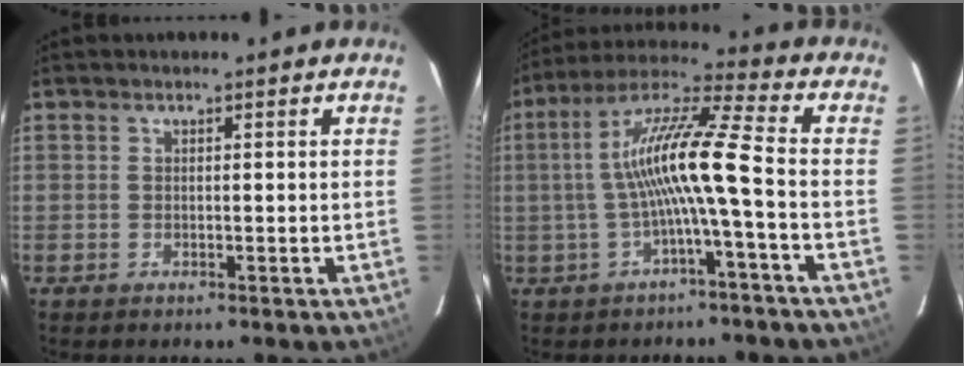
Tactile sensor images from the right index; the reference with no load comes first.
{"total": 12.1, "force": [-2.1, -0.3, 11.9], "torque": [-0.234, 0.016, -0.036]}